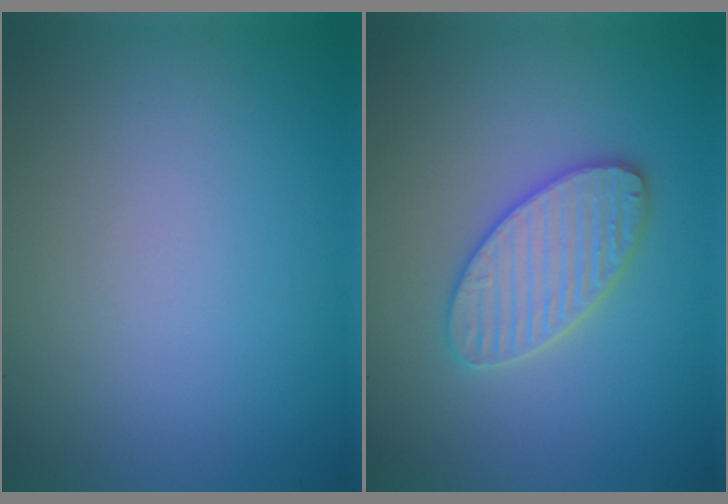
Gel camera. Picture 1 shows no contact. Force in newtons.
{"total": 4.4, "press": 4.3, "slide": 0.5}